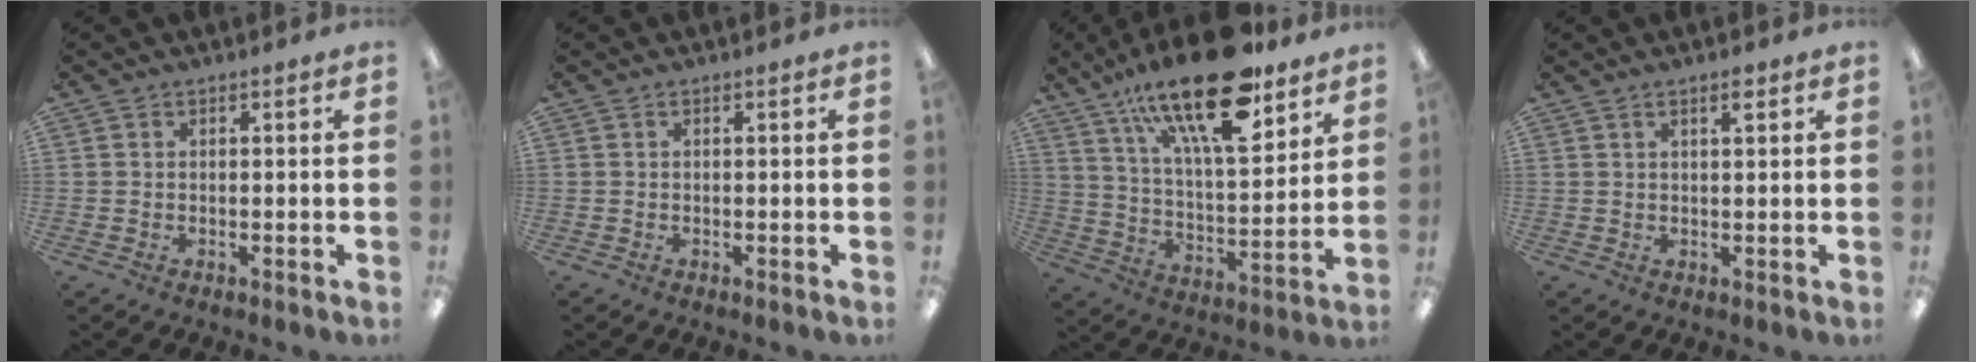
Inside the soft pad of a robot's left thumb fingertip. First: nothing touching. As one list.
[{"total": 0.0}, {"total": 24.1, "force": [16.5, 8.0, 15.6], "torque": [-0.257, -0.095, 0.276]}, {"total": 2.3, "force": [1.7, 0.5, 1.6], "torque": [-0.027, -0.001, 0.027]}]